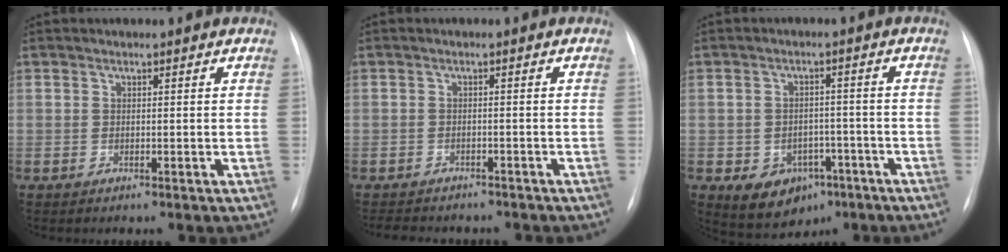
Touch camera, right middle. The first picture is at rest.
{"total": 8.0, "force": [-6.9, 3.3, 2.5], "torque": [-0.041, 0.005, -0.087]}
{"total": 7.9, "force": [-3.9, 5.9, 3.6], "torque": [-0.059, 0.013, -0.046]}